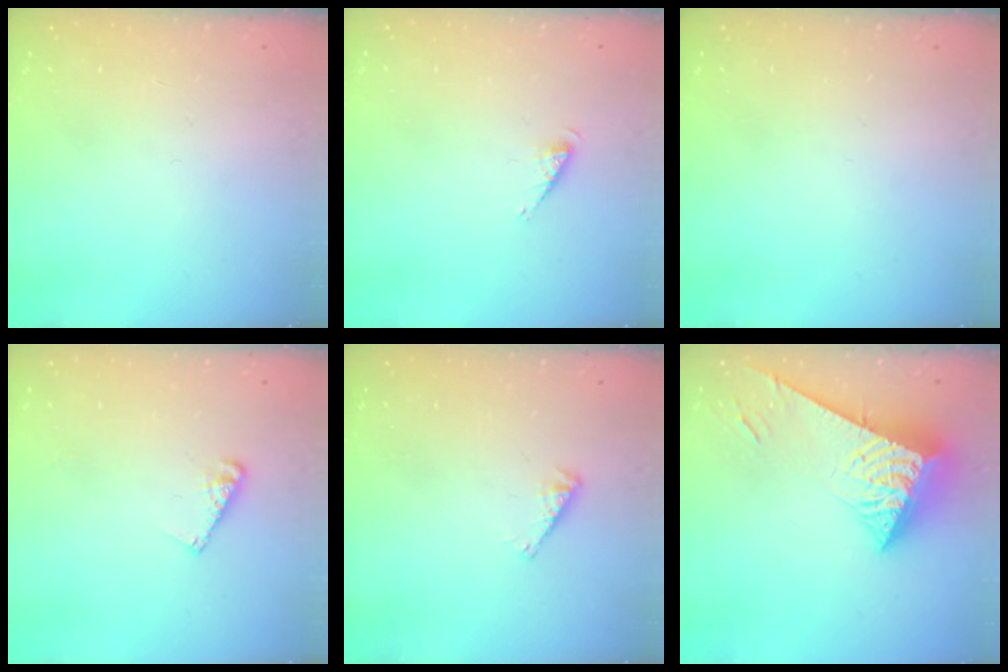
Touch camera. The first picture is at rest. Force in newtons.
{"total": 2.6, "press": 2.6, "slide": 0.4}
{"total": 0.0}
{"total": 6.0, "press": 6.0, "slide": 0.2}
{"total": 2.8, "press": 2.7, "slide": 0.5}
{"total": 8.6, "press": 8.5, "slide": 0.9}